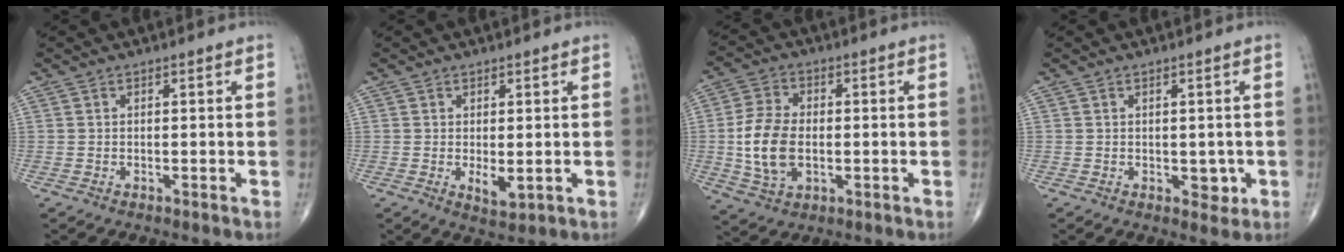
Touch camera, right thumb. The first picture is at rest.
{"total": 3.0, "force": [-0.2, 1.4, 2.6], "torque": [-0.037, -0.010, 0.003]}
{"total": 11.8, "force": [-1.0, 7.4, 9.1], "torque": [-0.178, 0.005, -0.016]}
{"total": 2.6, "force": [-0.3, 1.9, 1.8], "torque": [-0.005, -0.002, 0.001]}